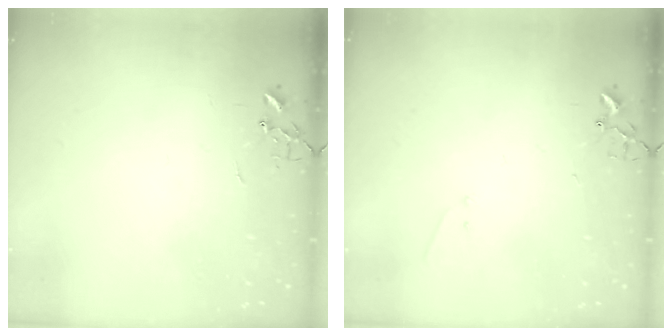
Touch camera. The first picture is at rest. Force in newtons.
{"total": 5.7, "press": 5.7, "slide": 0.7}